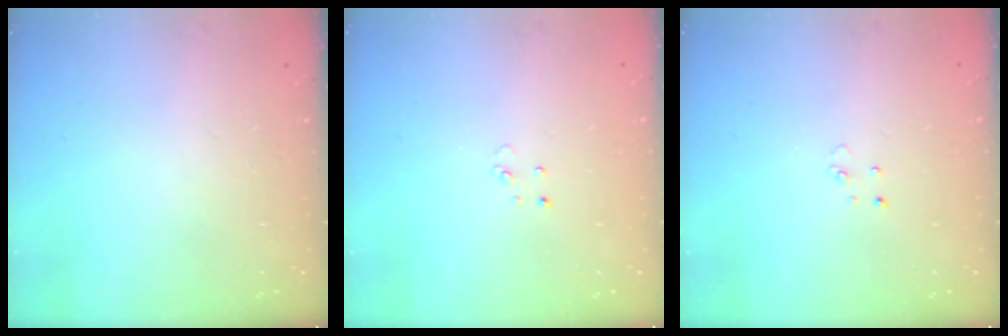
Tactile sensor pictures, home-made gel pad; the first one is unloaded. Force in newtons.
{"total": 2.5, "press": 2.5, "slide": 0.2}
{"total": 2.5, "press": 2.5, "slide": 0.2}